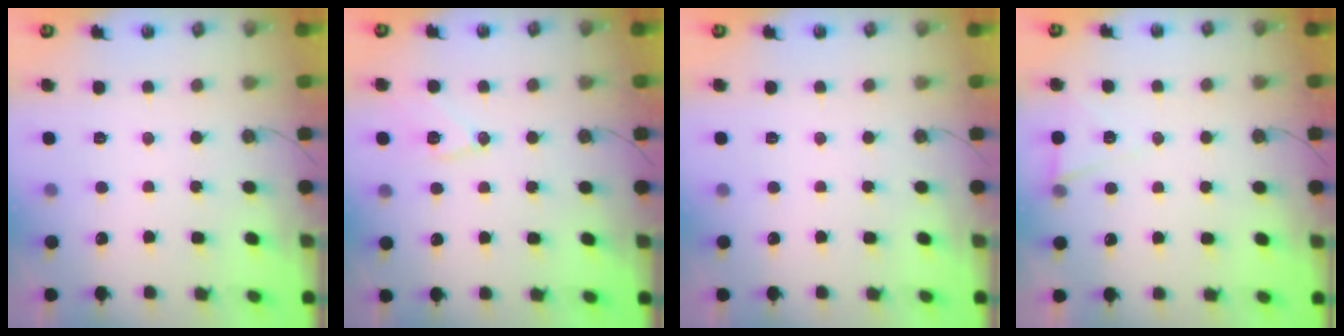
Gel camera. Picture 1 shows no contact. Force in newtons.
{"total": 10.0, "press": 10.0, "slide": 0.4}
{"total": 0.0}
{"total": 5.8, "press": 4.0, "slide": 4.2}